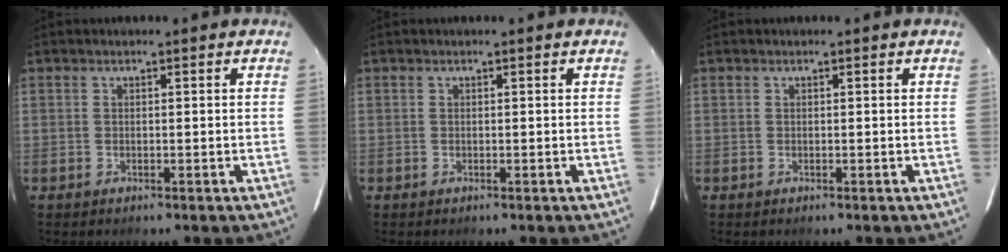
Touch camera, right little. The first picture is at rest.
{"total": 0.0}
{"total": 0.0}